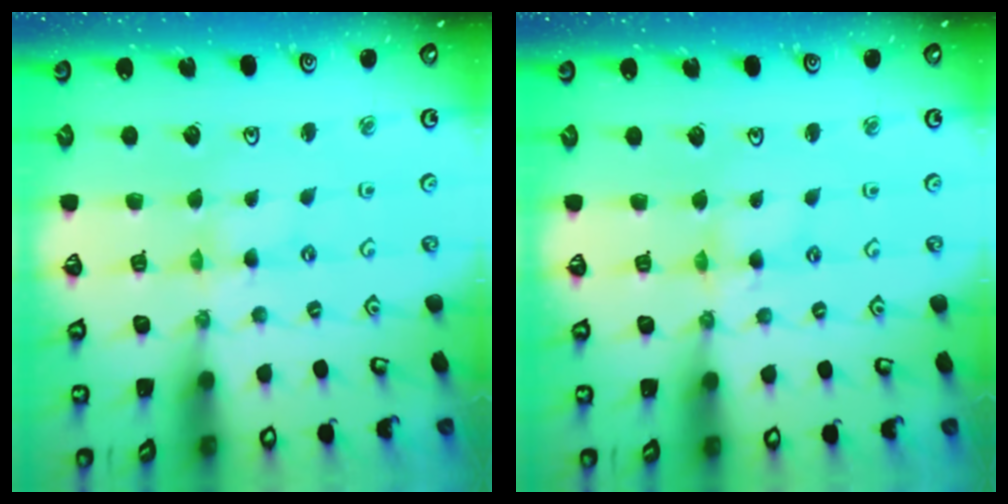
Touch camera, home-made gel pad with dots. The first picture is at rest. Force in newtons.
{"total": 2.0, "press": 2.0, "slide": 0.3}